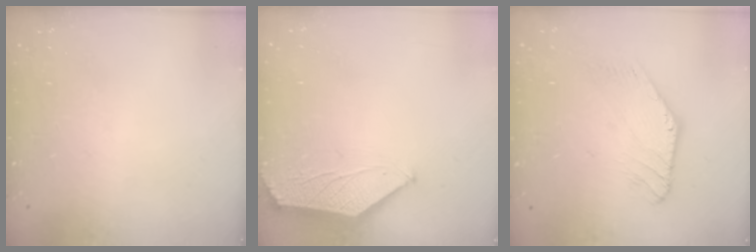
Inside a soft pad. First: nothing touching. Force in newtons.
{"total": 1.4, "press": 1.4, "slide": 0.2}
{"total": 0.0}